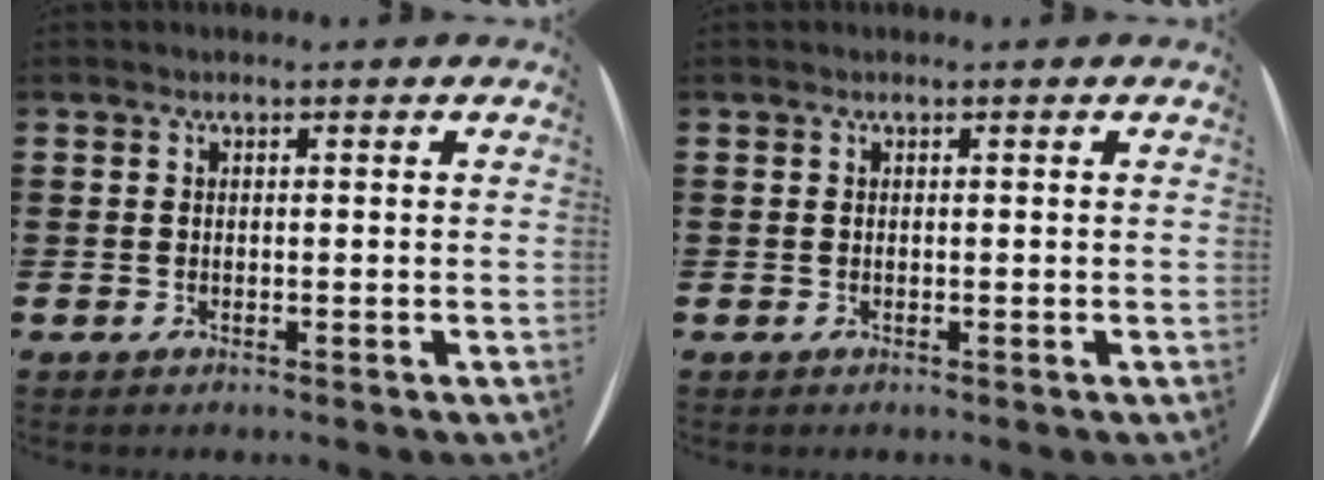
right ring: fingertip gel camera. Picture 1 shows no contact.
{"total": 0.0}